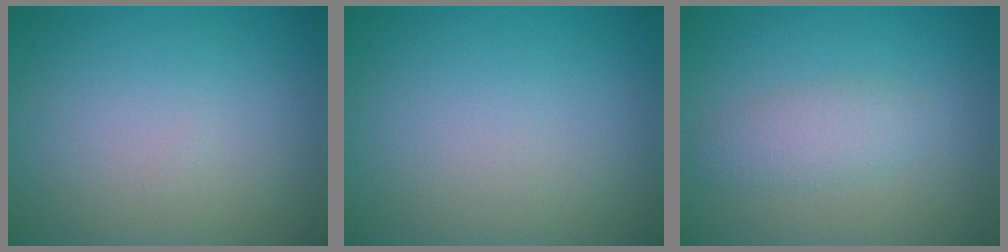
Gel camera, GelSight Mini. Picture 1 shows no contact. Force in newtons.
{"total": 0.0}
{"total": 2.3, "press": 2.3, "slide": 0.0}